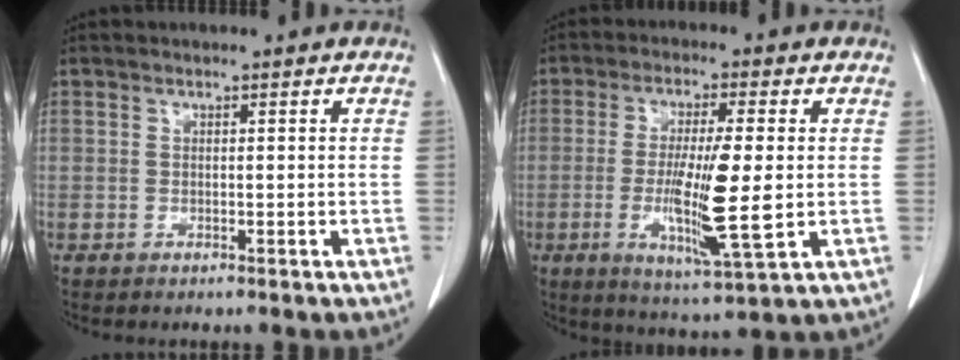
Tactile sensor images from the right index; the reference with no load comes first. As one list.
[{"total": 12.0, "force": [-1.4, 0.9, 11.9], "torque": [-0.217, -0.021, -0.023]}]